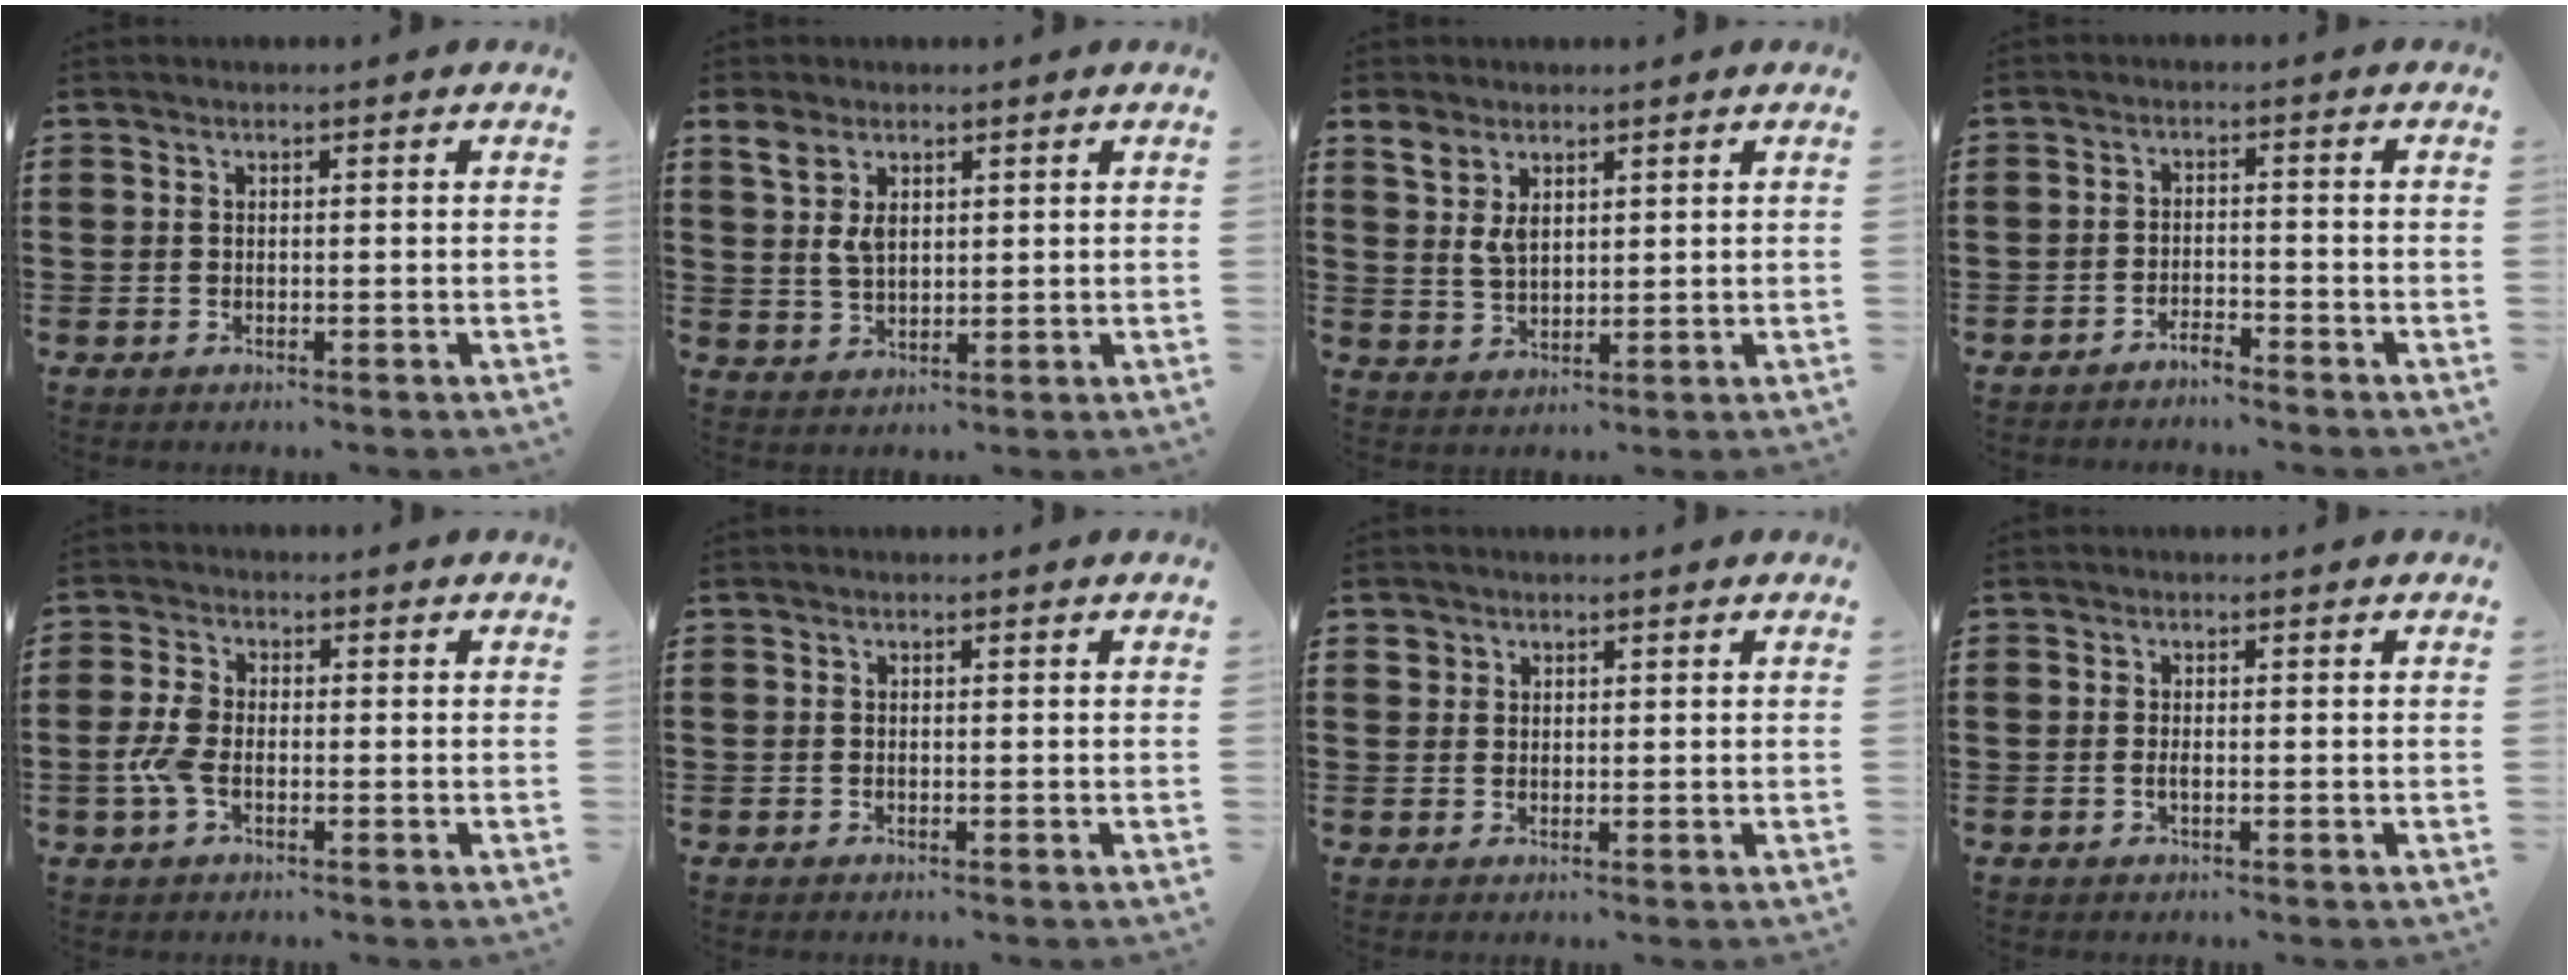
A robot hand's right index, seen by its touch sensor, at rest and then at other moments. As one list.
[{"total": 4.6, "force": [2.1, 2.5, 3.2], "torque": [-0.072, 0.009, 0.038]}, {"total": 4.2, "force": [2.3, 2.4, 2.7], "torque": [-0.061, 0.008, 0.042]}, {"total": 2.2, "force": [-2.2, 0.2, 0.3], "torque": [-0.012, 0.005, -0.046]}, {"total": 4.4, "force": [-1.3, 2.4, 3.5], "torque": [-0.096, -0.009, -0.030]}, {"total": 0.0}, {"total": 1.7, "force": [1.0, 1.3, 0.0], "torque": [-0.005, 0.006, 0.020]}, {"total": 0.9, "force": [-0.2, 0.3, 0.8], "torque": [-0.016, -0.002, -0.004]}]